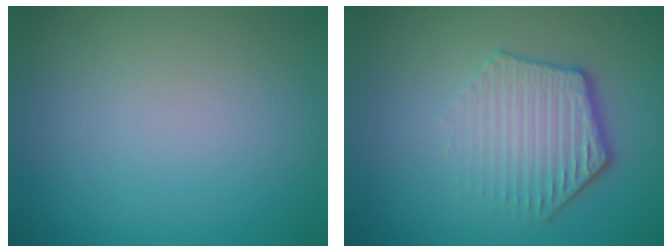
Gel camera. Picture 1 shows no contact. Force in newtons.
{"total": 4.3, "press": 3.3, "slide": 2.7}